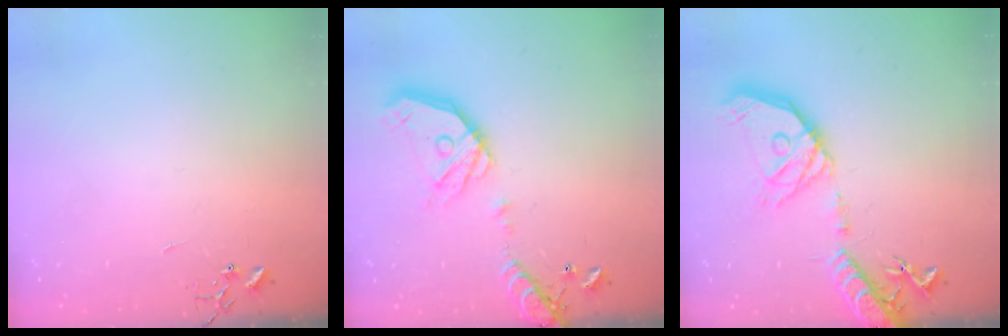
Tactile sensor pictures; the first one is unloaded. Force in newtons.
{"total": 18.1, "press": 17.8, "slide": 3.3}
{"total": 22.7, "press": 22.4, "slide": 3.8}